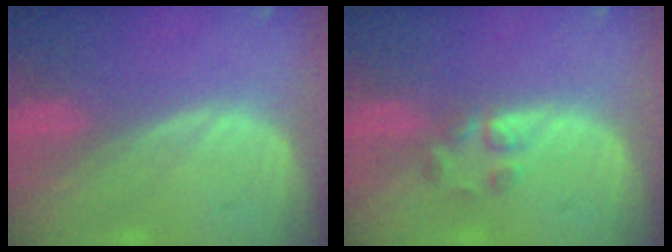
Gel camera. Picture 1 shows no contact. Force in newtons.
{"total": 2.6, "press": 2.4, "slide": 0.9}